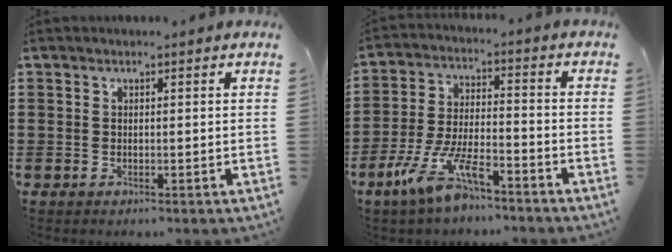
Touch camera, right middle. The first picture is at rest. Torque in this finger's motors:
{"motor_torque": [1.41, -0.45, 0.27, 0.21]}